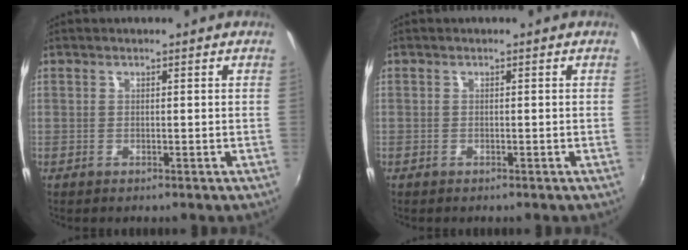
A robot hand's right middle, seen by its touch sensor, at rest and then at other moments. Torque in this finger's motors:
{"motor_torque": [0.78, -1.35, -0.38, -0.21]}